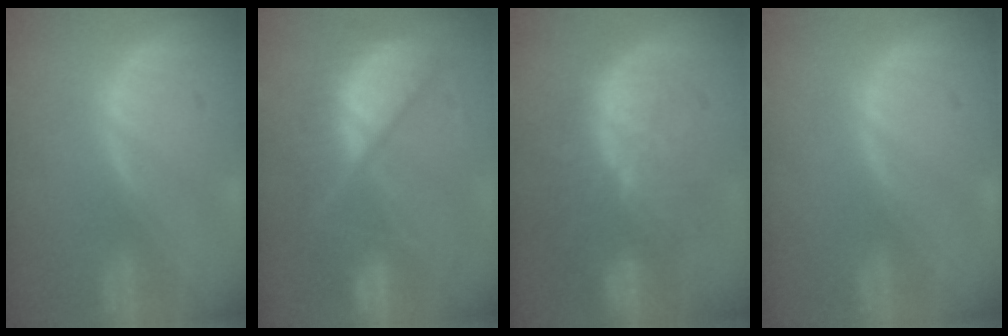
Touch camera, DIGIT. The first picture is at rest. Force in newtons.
{"total": 10.4, "press": 10.3, "slide": 1.4}
{"total": 11.3, "press": 9.9, "slide": 5.5}
{"total": 0.0}